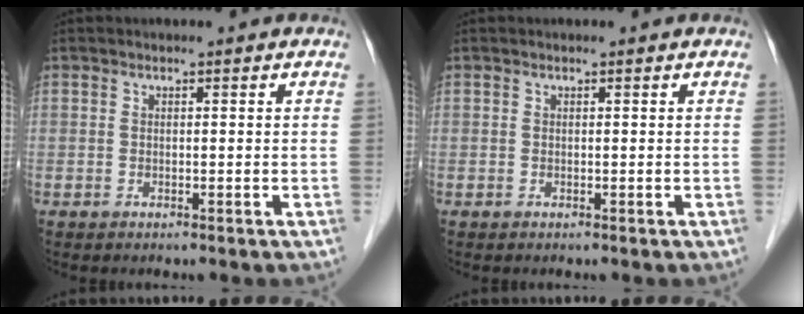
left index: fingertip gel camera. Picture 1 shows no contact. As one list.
[{"total": 0.0}]